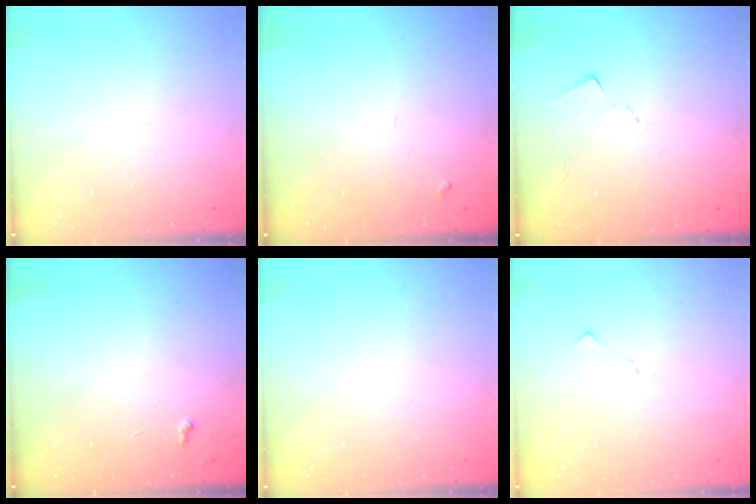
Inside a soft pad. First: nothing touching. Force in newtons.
{"total": 5.2, "press": 5.1, "slide": 0.8}
{"total": 3.5, "press": 3.5, "slide": 0.4}
{"total": 2.8, "press": 2.8, "slide": 0.4}
{"total": 0.0}
{"total": 6.0, "press": 5.9, "slide": 0.7}